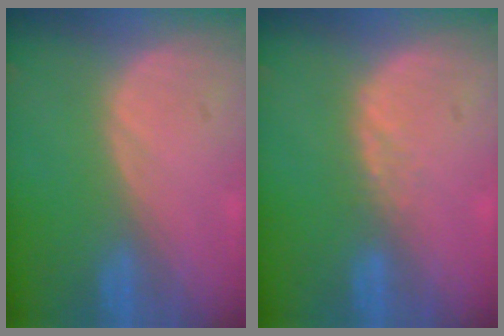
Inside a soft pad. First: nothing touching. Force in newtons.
{"total": 1.4, "press": 1.4, "slide": 0.3}